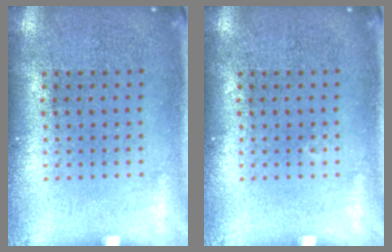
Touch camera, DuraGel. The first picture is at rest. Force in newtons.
{"total": 0.0}